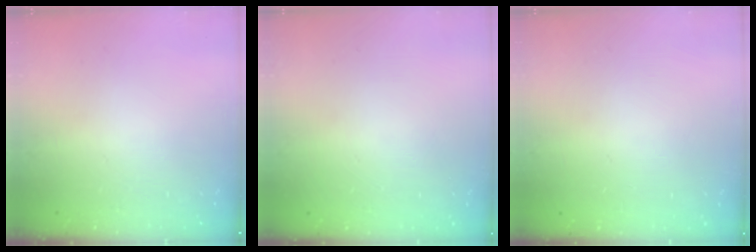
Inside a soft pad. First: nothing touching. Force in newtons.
{"total": 0.0}
{"total": 0.0}